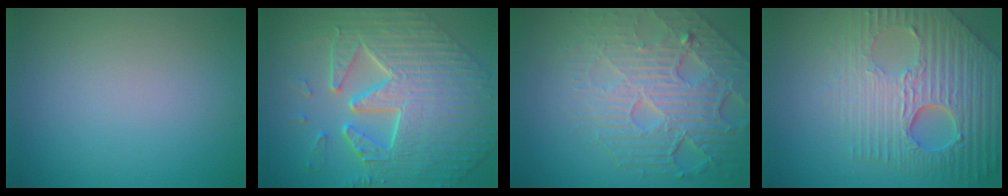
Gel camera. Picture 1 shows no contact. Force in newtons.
{"total": 10.3, "press": 7.3, "slide": 7.3}
{"total": 7.5, "press": 5.7, "slide": 4.9}
{"total": 8.3, "press": 6.2, "slide": 5.6}